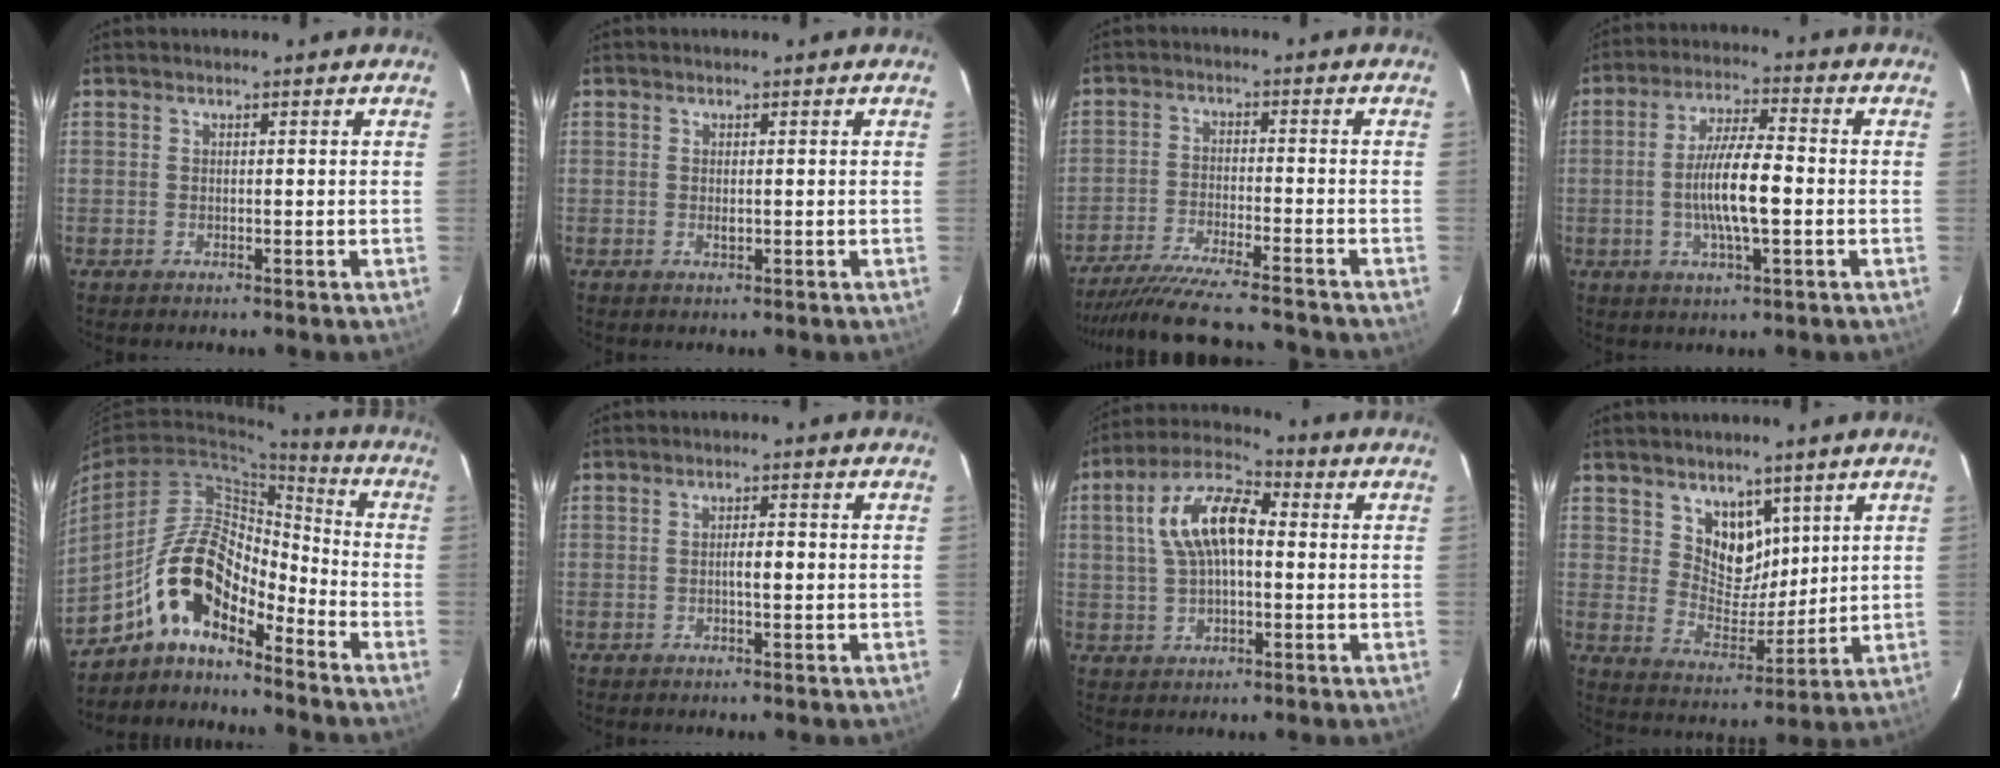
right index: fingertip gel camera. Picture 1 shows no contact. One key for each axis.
{"total": 0.9, "fx": 0.0, "fy": 0.4, "fz": 0.8, "tx": -0.016, "ty": 0.001, "tz": 0.001}
{"total": 16.6, "fx": -15.1, "fy": 0.9, "fz": 6.8, "tx": -0.141, "ty": -0.027, "tz": -0.241}
{"total": 9.9, "fx": -1.5, "fy": 2.0, "fz": 9.5, "tx": -0.183, "ty": -0.001, "tz": -0.028}
{"total": 12.1, "fx": -8.6, "fy": 4.4, "fz": 7.3, "tx": -0.138, "ty": 0.026, "tz": -0.168}
{"total": 2.2, "fx": -0.3, "fy": 0.6, "fz": 2.1, "tx": -0.037, "ty": 0.002, "tz": -0.004}
{"total": 12.0, "fx": 1.4, "fy": 5.9, "fz": 10.3, "tx": -0.204, "ty": 0.030, "tz": 0.022}
{"total": 8.1, "fx": 4.6, "fy": 5.8, "fz": 3.3, "tx": -0.046, "ty": -0.006, "tz": 0.091}